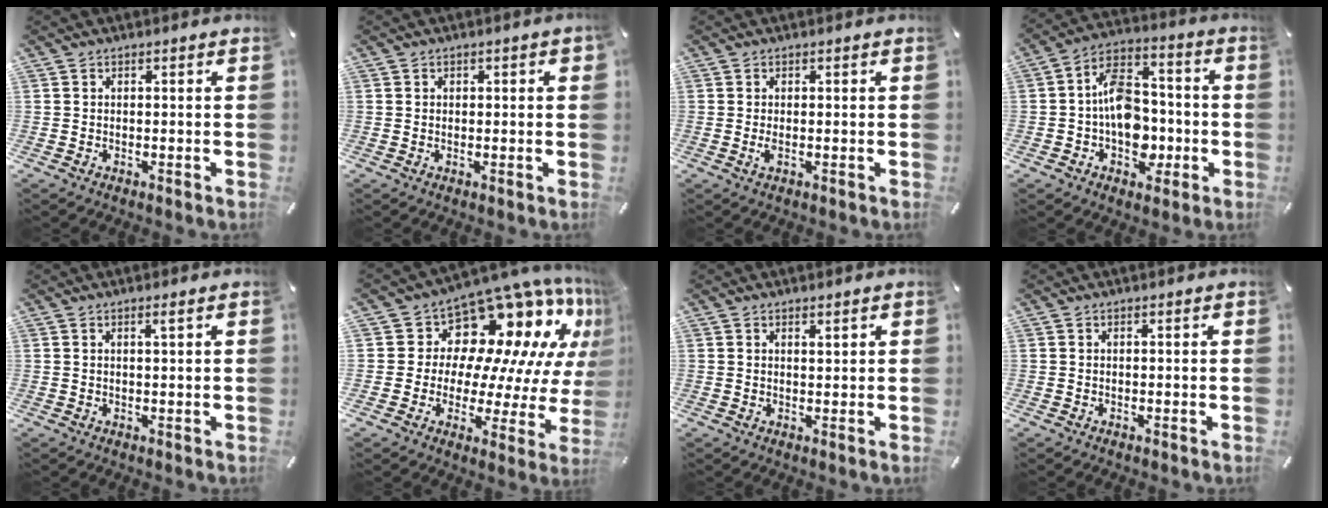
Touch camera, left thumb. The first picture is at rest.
{"total": 0.8, "force": [0.1, 0.7, 0.4], "torque": [-0.007, 0.006, 0.001]}
{"total": 1.7, "force": [-0.1, 0.5, 1.6], "torque": [-0.037, -0.005, -0.004]}
{"total": 12.8, "force": [-2.1, 9.4, 8.4], "torque": [-0.145, 0.020, -0.034]}
{"total": 1.2, "force": [0.6, -0.1, 1.0], "torque": [-0.020, -0.001, 0.010]}
{"total": 15.3, "force": [10.3, 8.8, 7.1], "torque": [-0.101, -0.116, 0.176]}
{"total": 1.2, "force": [1.0, 0.3, 0.7], "torque": [-0.006, -0.004, 0.015]}
{"total": 0.0}